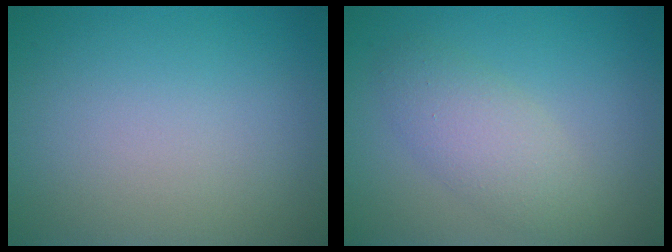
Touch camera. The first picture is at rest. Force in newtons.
{"total": 3.3, "press": 3.3, "slide": 0.3}